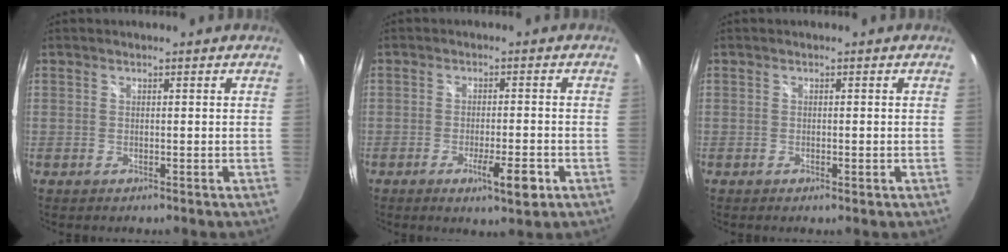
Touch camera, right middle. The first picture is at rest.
{"total": 5.8, "force": [-2.8, 1.0, 5.0], "torque": [-0.090, -0.013, -0.041]}
{"total": 0.9, "force": [-0.4, 0.3, 0.8], "torque": [-0.012, 0.000, -0.006]}